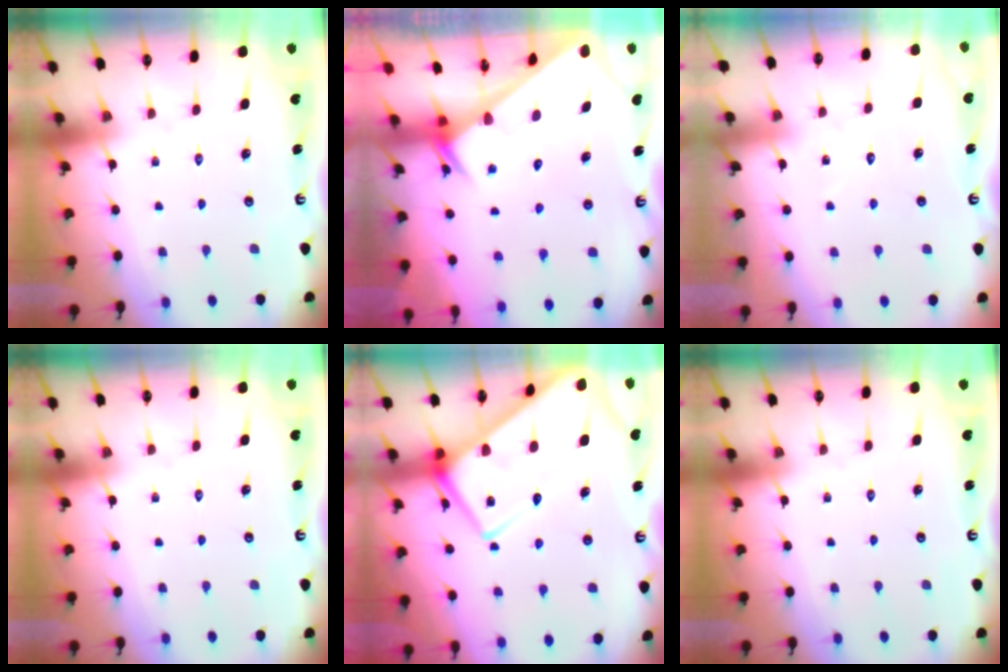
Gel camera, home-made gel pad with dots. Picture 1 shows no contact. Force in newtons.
{"total": 2.3, "press": 2.3, "slide": 0.1}
{"total": 5.7, "press": 5.7, "slide": 0.5}
{"total": 0.0}
{"total": 16.2, "press": 16.1, "slide": 1.6}
{"total": 0.0}